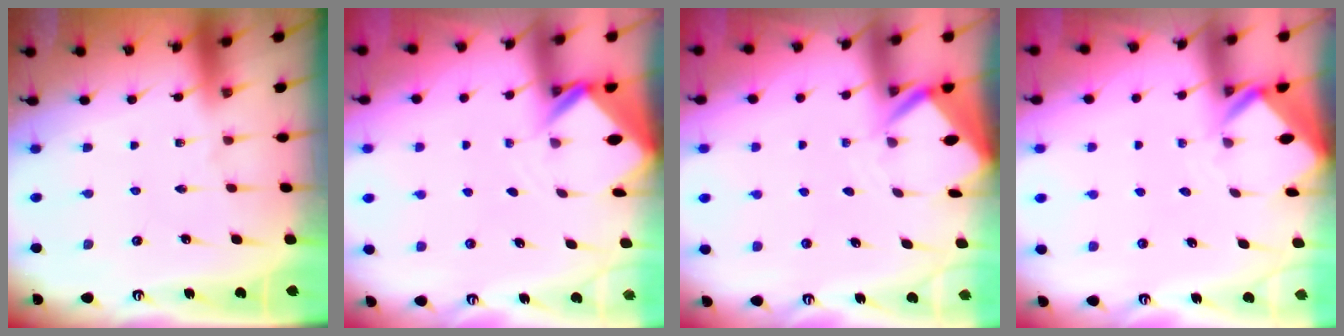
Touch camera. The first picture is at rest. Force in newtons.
{"total": 2.9, "press": 2.9, "slide": 0.2}
{"total": 3.4, "press": 3.4, "slide": 0.4}
{"total": 2.9, "press": 2.9, "slide": 0.2}